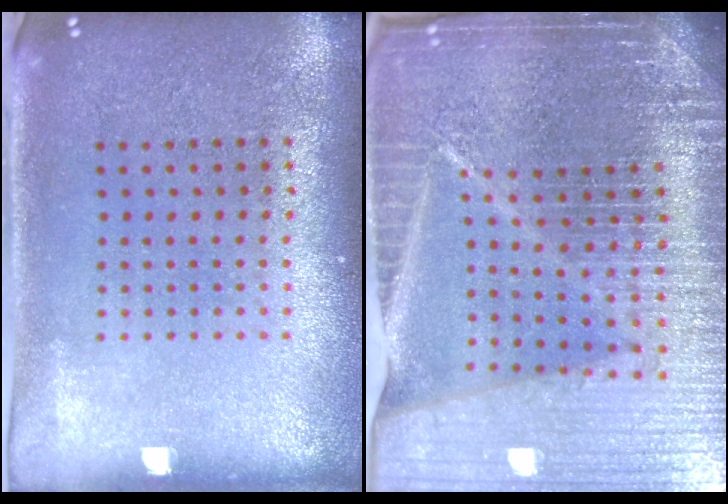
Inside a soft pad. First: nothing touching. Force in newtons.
{"total": 7.2, "press": 6.1, "slide": 3.8}